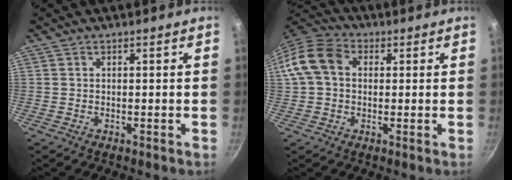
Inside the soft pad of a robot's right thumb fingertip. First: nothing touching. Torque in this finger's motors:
{"motor_torque": [-0.86, 0.95, -0.10, 0.08, 0.10]}